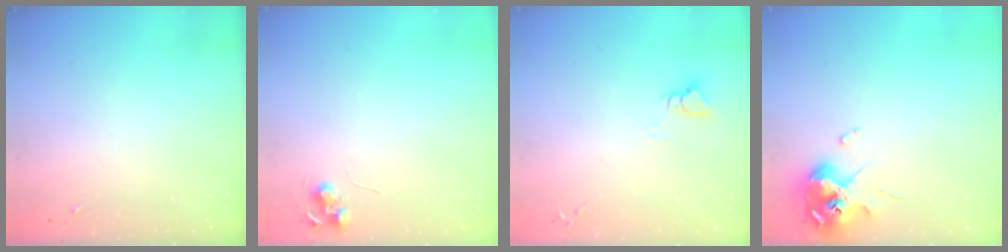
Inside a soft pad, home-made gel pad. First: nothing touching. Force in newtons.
{"total": 6.0, "press": 6.0, "slide": 0.4}
{"total": 3.5, "press": 3.5, "slide": 0.3}
{"total": 11.1, "press": 11.0, "slide": 1.6}